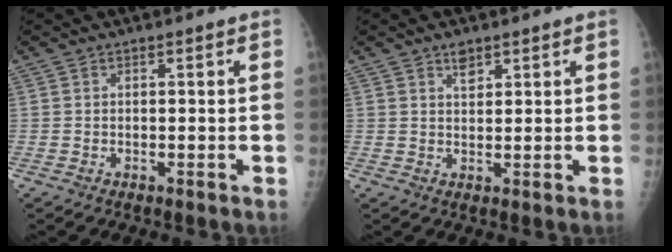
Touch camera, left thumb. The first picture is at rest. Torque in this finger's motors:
{"motor_torque": [0.68, 0.37, 0.31, 0.00, 0.07]}